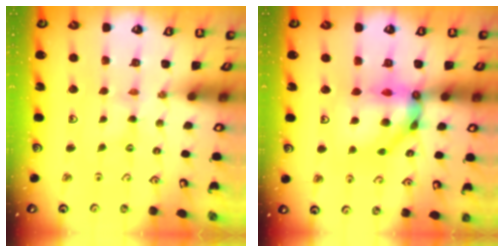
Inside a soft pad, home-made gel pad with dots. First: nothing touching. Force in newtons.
{"total": 15.1, "press": 15.0, "slide": 2.0}